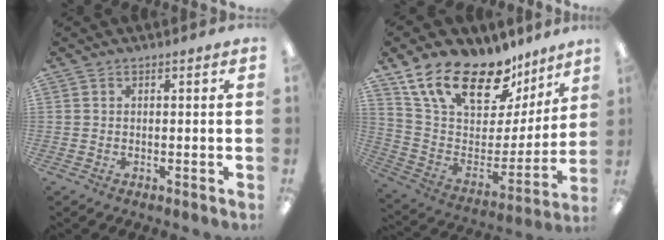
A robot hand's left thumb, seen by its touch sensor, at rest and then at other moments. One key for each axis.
{"total": 23.0, "fx": 16.3, "fy": 10.5, "fz": 12.4, "tx": -0.216, "ty": -0.099, "tz": 0.291}